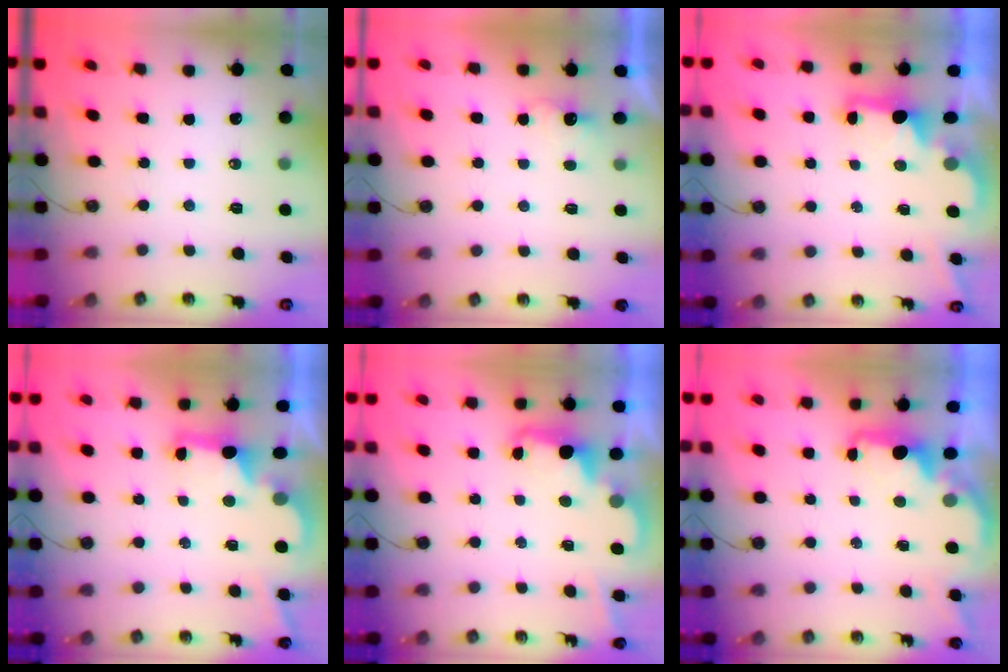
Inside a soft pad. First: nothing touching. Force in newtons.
{"total": 2.3, "press": 2.1, "slide": 0.9}
{"total": 2.1, "press": 1.9, "slide": 0.8}
{"total": 2.9, "press": 2.8, "slide": 0.9}
{"total": 2.4, "press": 2.3, "slide": 0.6}
{"total": 2.1, "press": 2.0, "slide": 0.8}